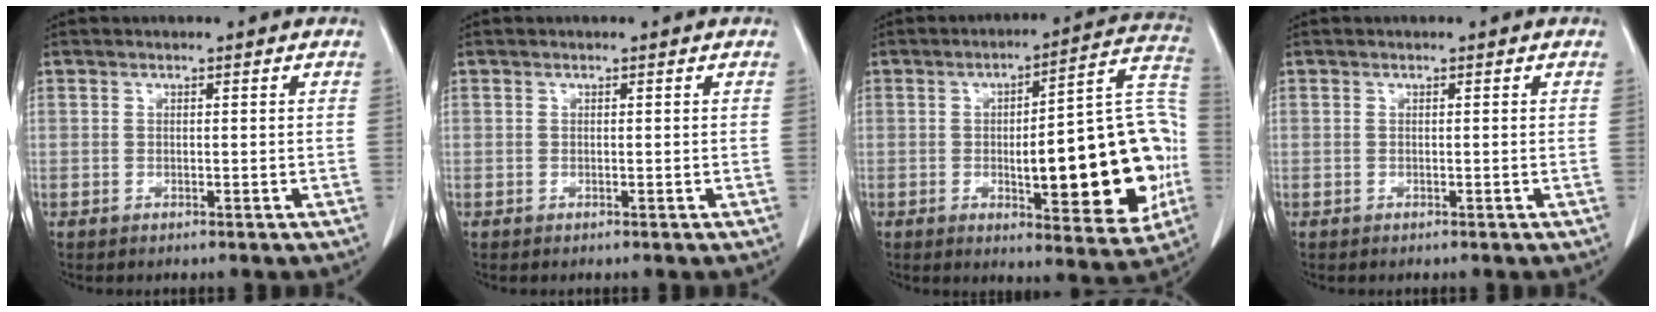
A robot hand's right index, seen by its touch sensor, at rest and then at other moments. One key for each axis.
{"total": 0.0}
{"total": 22.1, "fx": -3.5, "fy": 5.5, "fz": 21.1, "tx": -0.224, "ty": 0.032, "tz": -0.032}
{"total": 0.0}